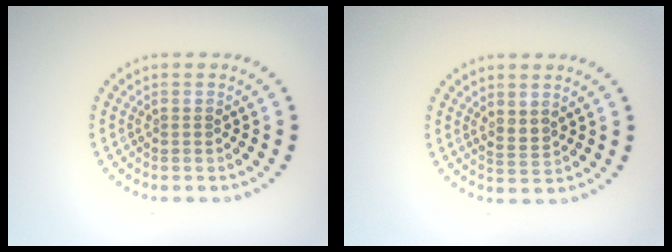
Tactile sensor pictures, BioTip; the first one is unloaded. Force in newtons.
{"total": 1.5, "press": 1.2, "slide": 0.9}